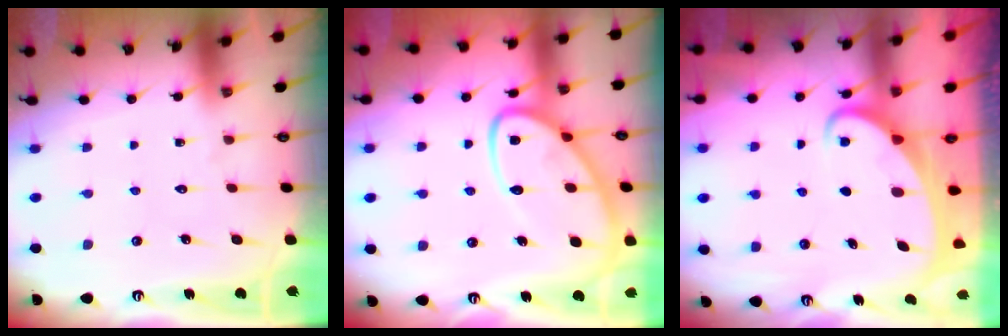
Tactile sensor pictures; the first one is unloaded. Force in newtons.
{"total": 13.3, "press": 13.3, "slide": 1.0}
{"total": 2.7, "press": 2.7, "slide": 0.4}